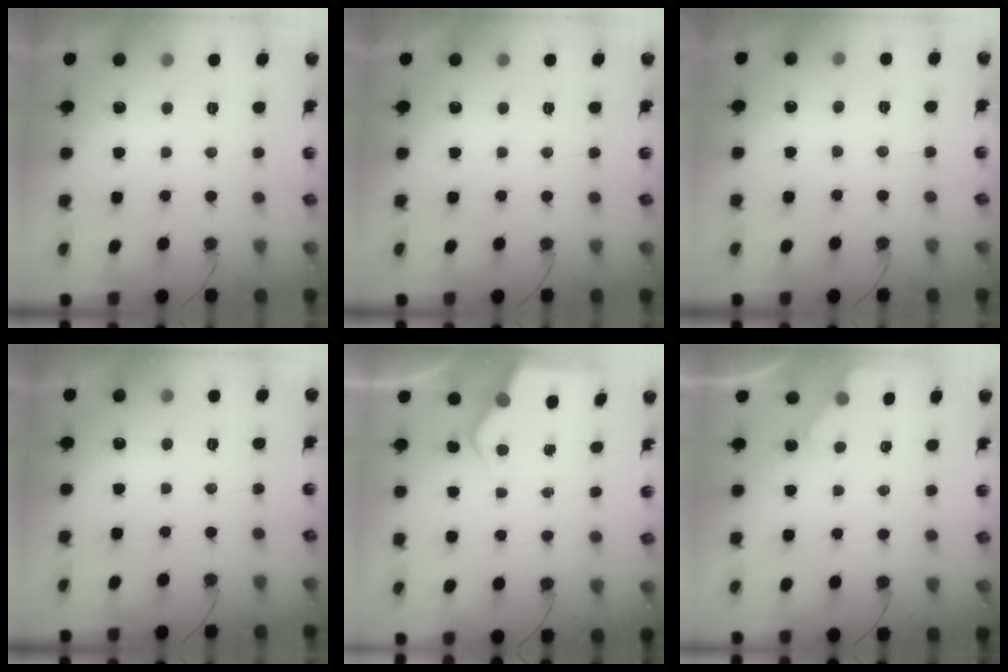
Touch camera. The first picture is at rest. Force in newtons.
{"total": 0.0}
{"total": 3.9, "press": 3.9, "slide": 0.6}
{"total": 0.0}
{"total": 4.5, "press": 4.5, "slide": 0.3}
{"total": 1.9, "press": 1.9, "slide": 0.3}